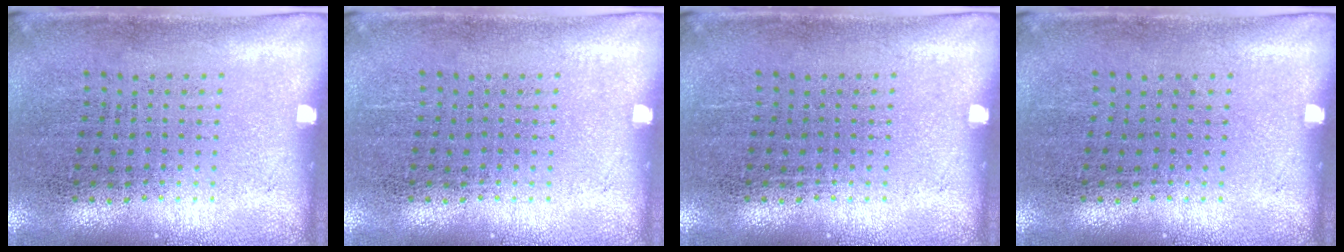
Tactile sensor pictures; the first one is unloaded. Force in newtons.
{"total": 0.0}
{"total": 0.0}
{"total": 0.0}